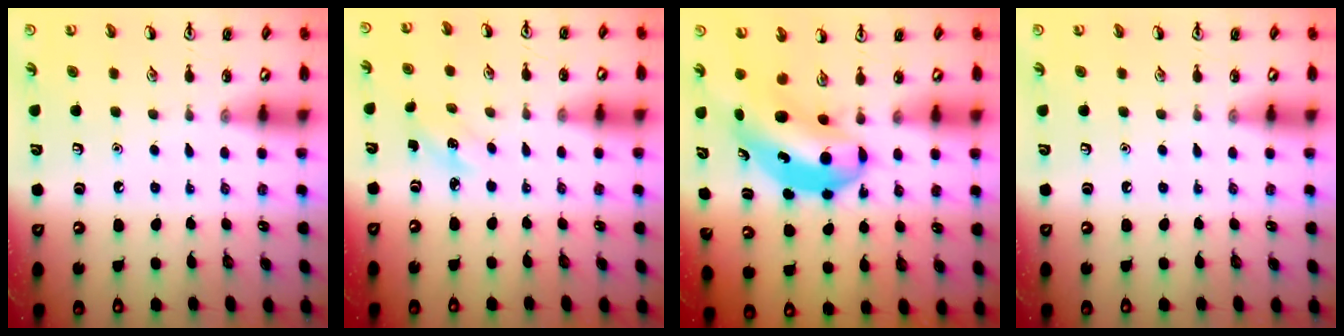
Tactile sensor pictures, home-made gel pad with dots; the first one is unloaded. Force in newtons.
{"total": 2.7, "press": 2.5, "slide": 1.0}
{"total": 6.6, "press": 6.4, "slide": 1.8}
{"total": 0.0}